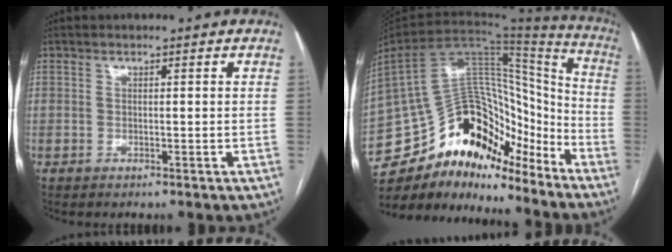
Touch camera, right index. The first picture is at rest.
{"total": 22.6, "force": [-17.2, 9.8, 10.9], "torque": [-0.207, 0.045, -0.283]}